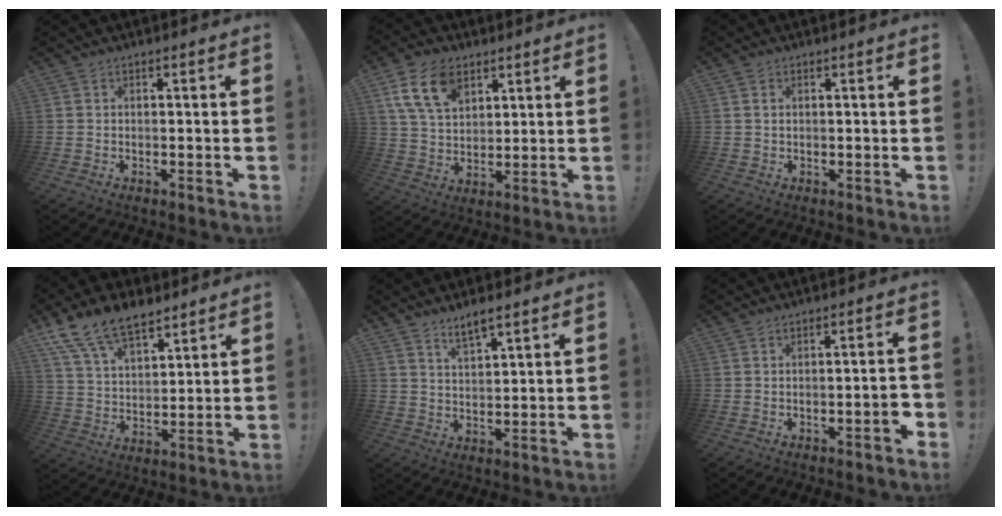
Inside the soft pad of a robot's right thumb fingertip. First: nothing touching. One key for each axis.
{"total": 14.1, "fx": 7.4, "fy": 8.8, "fz": 8.2, "tx": -0.151, "ty": -0.022, "tz": 0.139}
{"total": 1.2, "fx": 0.5, "fy": 0.8, "fz": 0.7, "tx": -0.021, "ty": 0.005, "tz": 0.010}
{"total": 14.1, "fx": 10.4, "fy": 6.7, "fz": 6.7, "tx": -0.122, "ty": -0.063, "tz": 0.195}
{"total": 5.1, "fx": 4.2, "fy": 1.1, "fz": 2.7, "tx": -0.040, "ty": -0.028, "tz": 0.073}
{"total": 4.1, "fx": -1.7, "fy": 0.8, "fz": 3.6, "tx": -0.046, "ty": 0.004, "tz": -0.028}